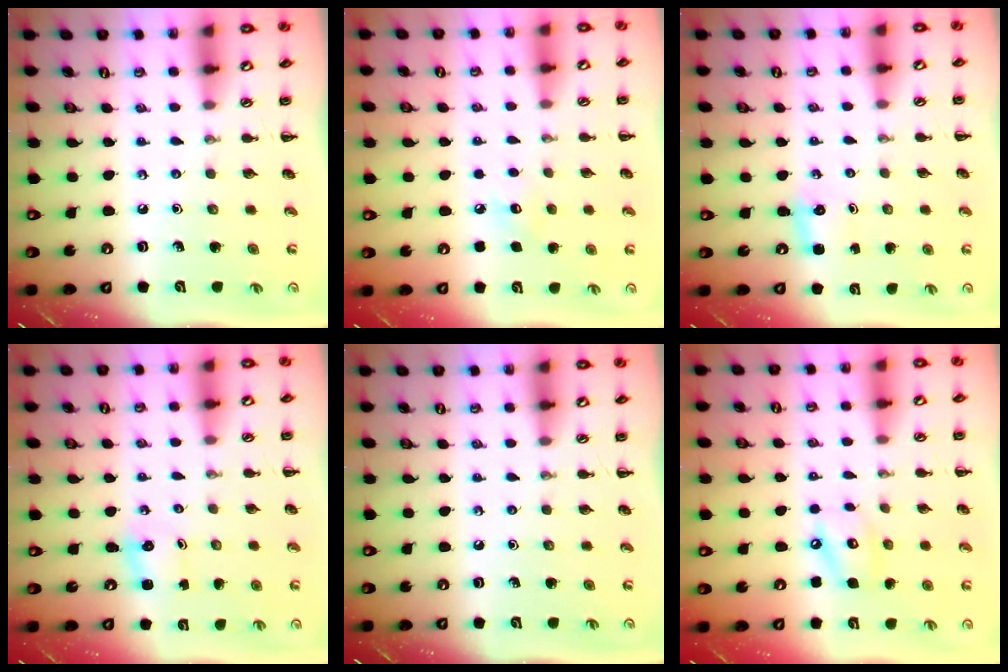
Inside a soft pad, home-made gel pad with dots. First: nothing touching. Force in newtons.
{"total": 4.7, "press": 4.6, "slide": 1.0}
{"total": 2.6, "press": 2.5, "slide": 0.7}
{"total": 1.3, "press": 1.2, "slide": 0.3}
{"total": 0.0}
{"total": 8.5, "press": 8.4, "slide": 1.4}